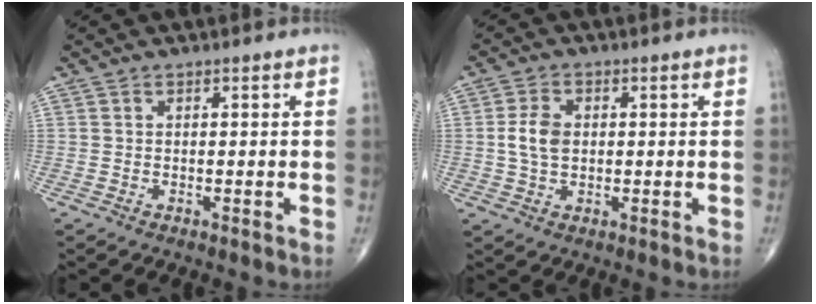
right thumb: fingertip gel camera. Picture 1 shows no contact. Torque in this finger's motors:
{"motor_torque": [-0.32, 0.28, 0.46, -0.14, 0.17]}